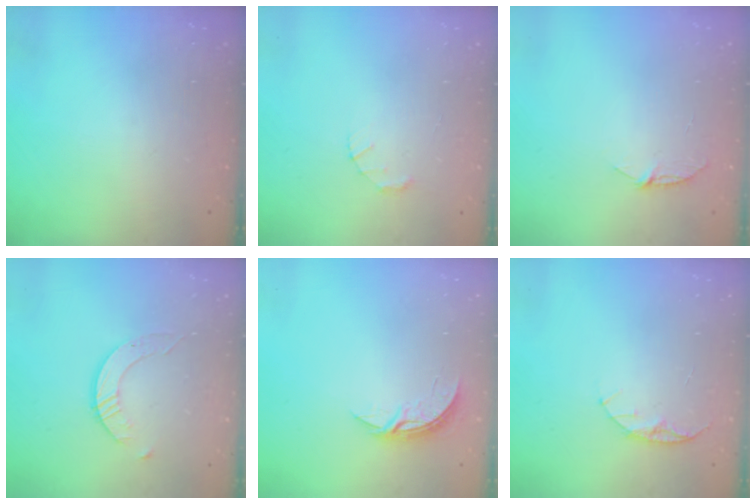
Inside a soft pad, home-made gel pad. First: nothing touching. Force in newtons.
{"total": 1.5, "press": 1.5, "slide": 0.3}
{"total": 4.9, "press": 4.8, "slide": 0.6}
{"total": 2.4, "press": 2.4, "slide": 0.3}
{"total": 4.3, "press": 4.3, "slide": 0.3}
{"total": 5.9, "press": 5.8, "slide": 0.7}